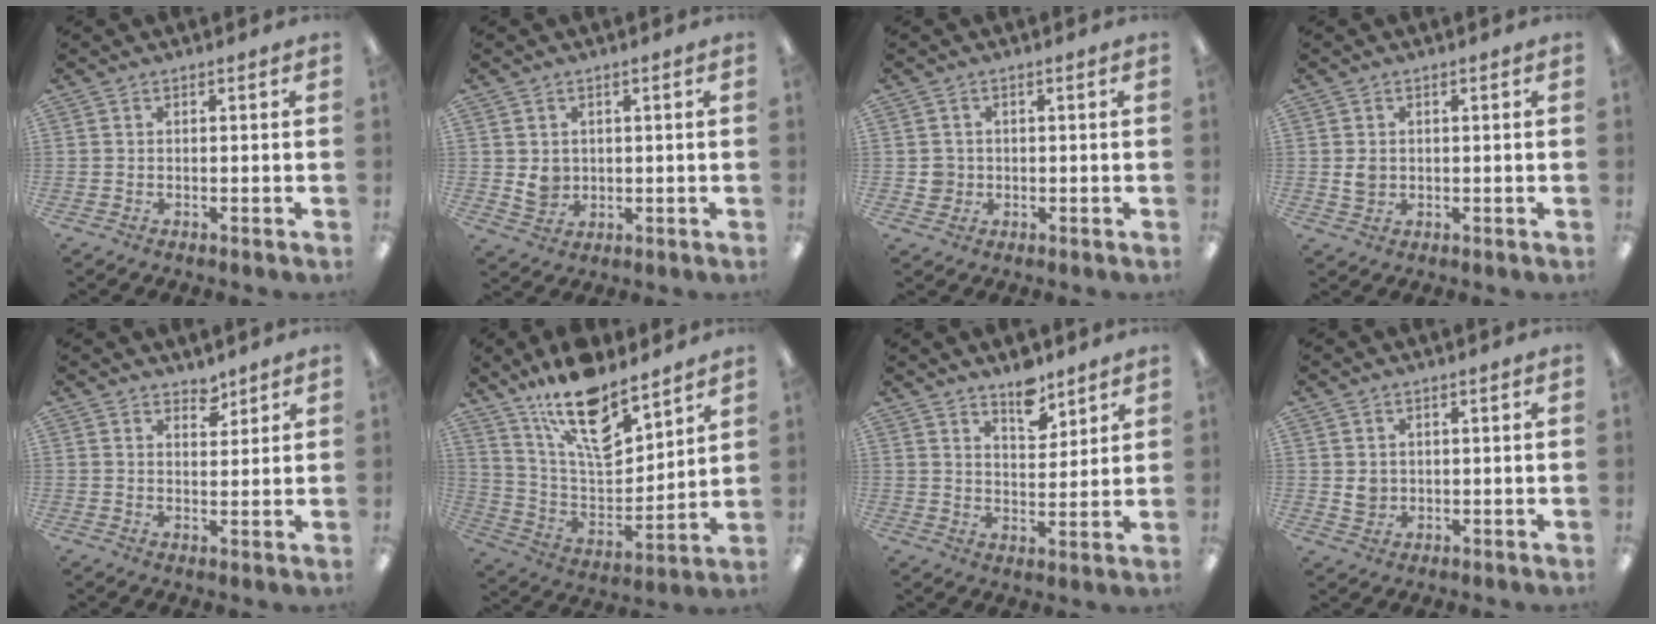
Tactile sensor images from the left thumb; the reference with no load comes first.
{"total": 4.0, "force": [1.0, 3.6, 1.4], "torque": [-0.007, -0.005, 0.018]}
{"total": 2.8, "force": [0.1, 2.7, 0.4], "torque": [-0.004, 0.002, -0.002]}
{"total": 2.6, "force": [0.4, 2.2, 1.4], "torque": [-0.021, 0.001, 0.005]}
{"total": 3.6, "force": [3.2, 1.4, 0.7], "torque": [0.005, -0.025, 0.056]}
{"total": 18.0, "force": [13.1, 6.7, 10.4], "torque": [-0.180, -0.086, 0.229]}
{"total": 7.7, "force": [6.2, 3.3, 3.1], "torque": [-0.031, -0.043, 0.106]}
{"total": 2.6, "force": [0.9, 2.3, 0.9], "torque": [-0.012, 0.000, 0.015]}